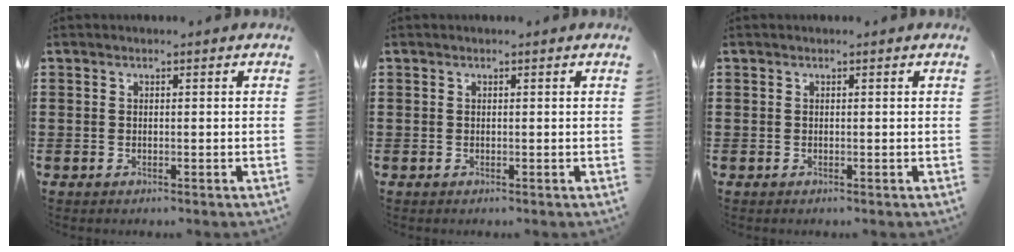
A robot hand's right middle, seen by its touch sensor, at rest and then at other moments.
{"total": 0.0}
{"total": 0.0}